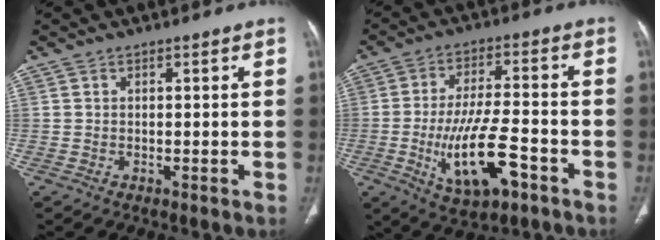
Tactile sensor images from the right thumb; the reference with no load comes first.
{"total": 14.1, "force": [-5.3, 5.5, 11.9], "torque": [-0.210, 0.023, -0.081]}